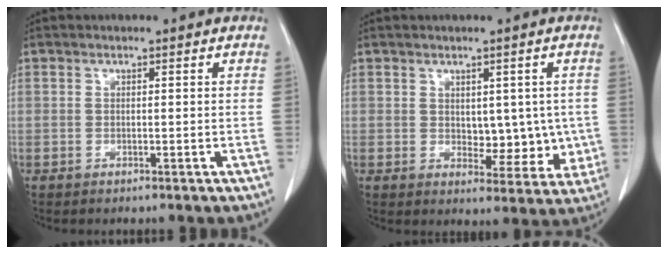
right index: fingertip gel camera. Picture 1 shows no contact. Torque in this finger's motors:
{"motor_torque": [0.12, 0.05, -0.04, 0.00]}